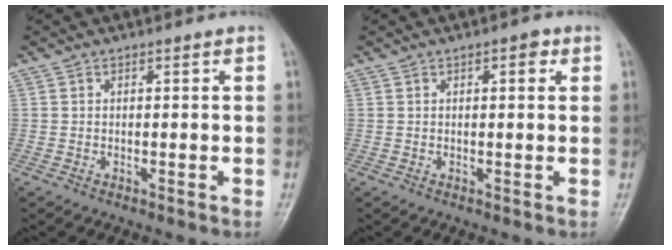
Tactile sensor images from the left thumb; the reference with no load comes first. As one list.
[{"total": 2.2, "force": [0.9, 0.9, 1.8], "torque": [-0.019, 0.001, 0.009]}]